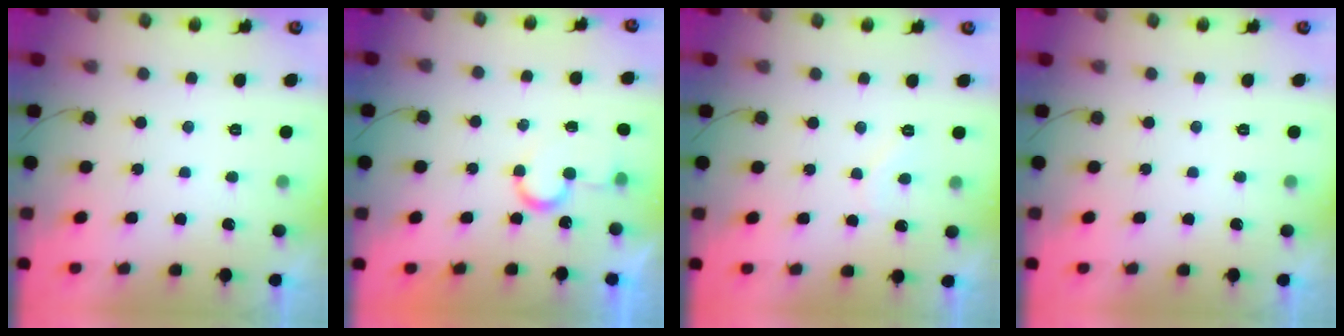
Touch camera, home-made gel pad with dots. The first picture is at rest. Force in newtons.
{"total": 6.4, "press": 6.3, "slide": 0.6}
{"total": 4.3, "press": 4.3, "slide": 0.3}
{"total": 0.0}